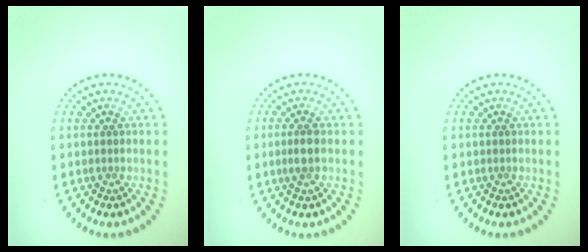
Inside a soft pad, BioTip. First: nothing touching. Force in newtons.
{"total": 1.6, "press": 1.4, "slide": 0.7}
{"total": 0.0}